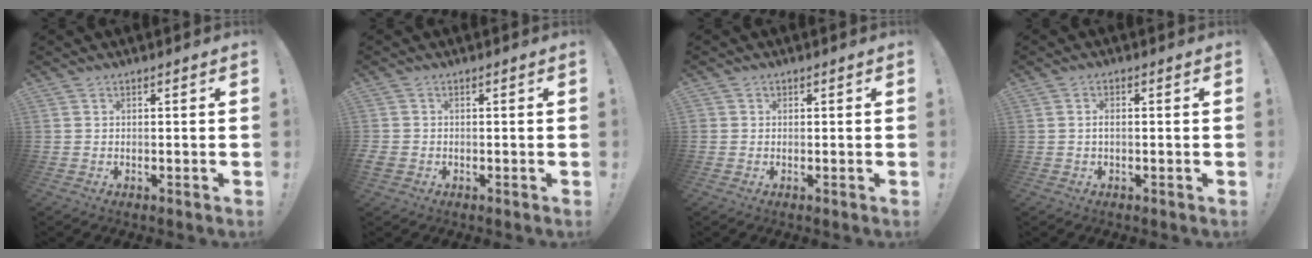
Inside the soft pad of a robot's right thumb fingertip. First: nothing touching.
{"total": 2.5, "force": [-0.4, 2.3, 0.9], "torque": [-0.023, 0.000, -0.005]}
{"total": 0.8, "force": [0.2, 0.8, 0.0], "torque": [-0.007, 0.005, 0.004]}
{"total": 1.9, "force": [-0.4, 0.7, 1.7], "torque": [-0.034, 0.007, -0.006]}